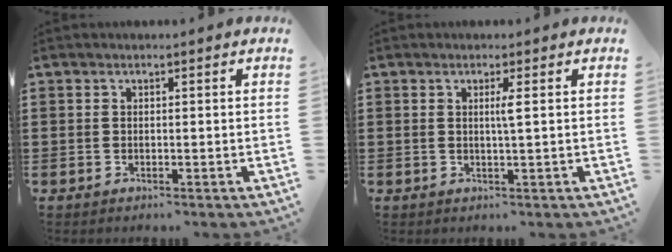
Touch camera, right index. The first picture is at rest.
{"total": 1.6, "force": [0.3, -0.3, 1.5], "torque": [-0.028, -0.006, 0.003]}